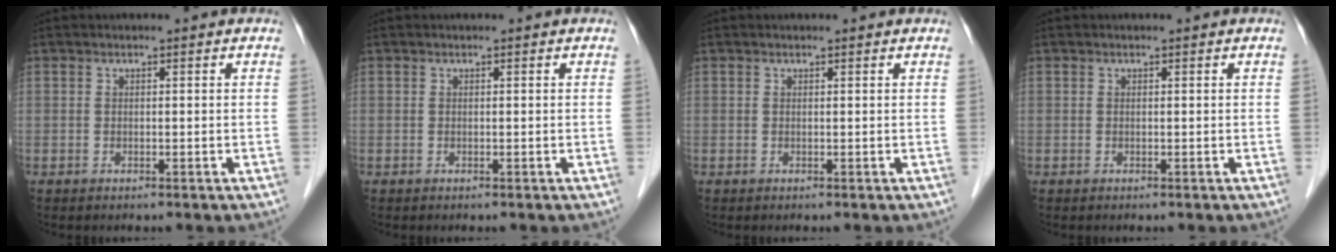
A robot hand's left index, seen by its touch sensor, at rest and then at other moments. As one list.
[{"total": 0.0}, {"total": 0.5, "force": [0.5, 0.1, 0.1], "torque": [-0.004, 0.003, 0.005]}, {"total": 0.0}]